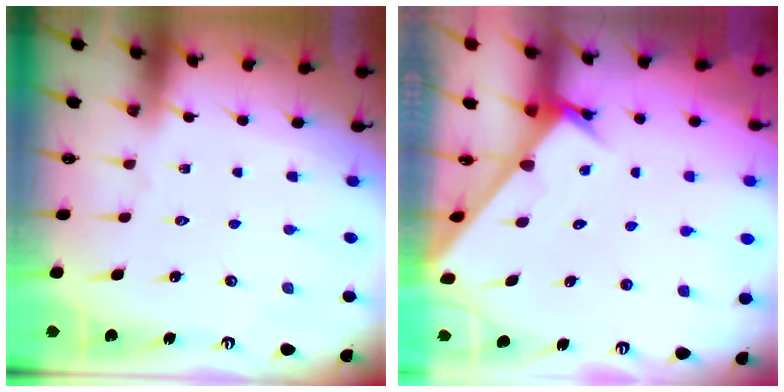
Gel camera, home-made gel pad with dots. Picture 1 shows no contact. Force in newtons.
{"total": 2.7, "press": 2.7, "slide": 0.1}